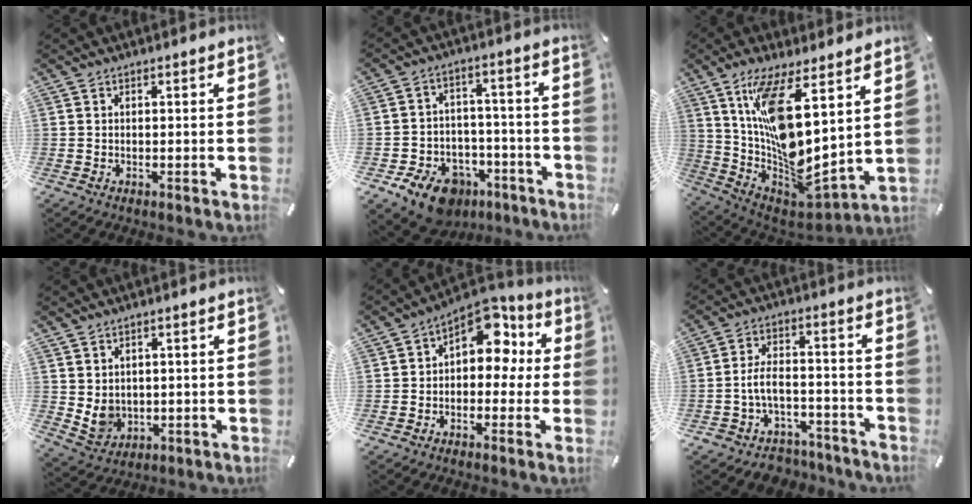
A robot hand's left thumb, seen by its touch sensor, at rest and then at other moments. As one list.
[{"total": 11.4, "force": [-7.4, 7.4, 4.5], "torque": [-0.071, 0.064, -0.125]}, {"total": 15.7, "force": [6.0, 4.8, 13.7], "torque": [-0.241, -0.083, 0.098]}, {"total": 5.5, "force": [1.9, 5.0, 1.5], "torque": [-0.035, -0.014, 0.037]}, {"total": 10.8, "force": [4.4, 7.3, 6.7], "torque": [-0.087, -0.030, 0.077]}, {"total": 7.7, "force": [-3.5, 5.2, 4.5], "torque": [-0.096, 0.014, -0.066]}]